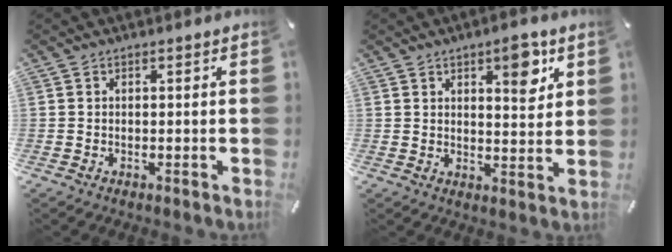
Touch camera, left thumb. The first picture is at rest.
{"total": 7.8, "force": [4.3, 3.3, 5.6], "torque": [-0.056, -0.029, 0.063]}